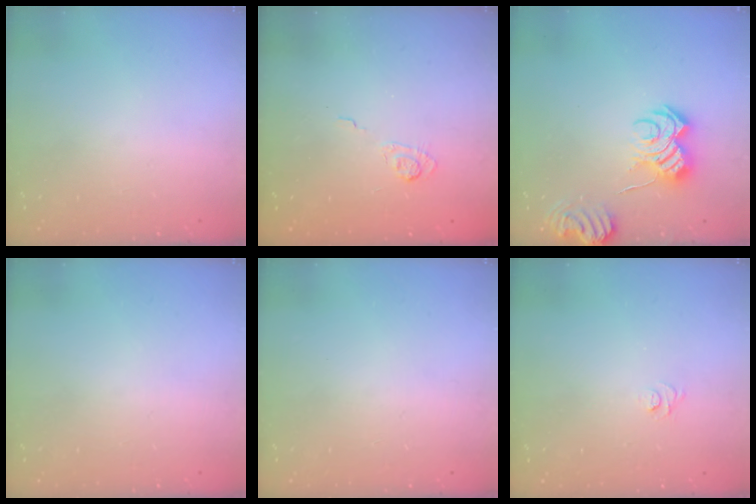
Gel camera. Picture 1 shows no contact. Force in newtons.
{"total": 3.0, "press": 2.6, "slide": 1.6}
{"total": 8.5, "press": 8.5, "slide": 0.9}
{"total": 0.0}
{"total": 0.0}
{"total": 4.9, "press": 4.9, "slide": 0.3}